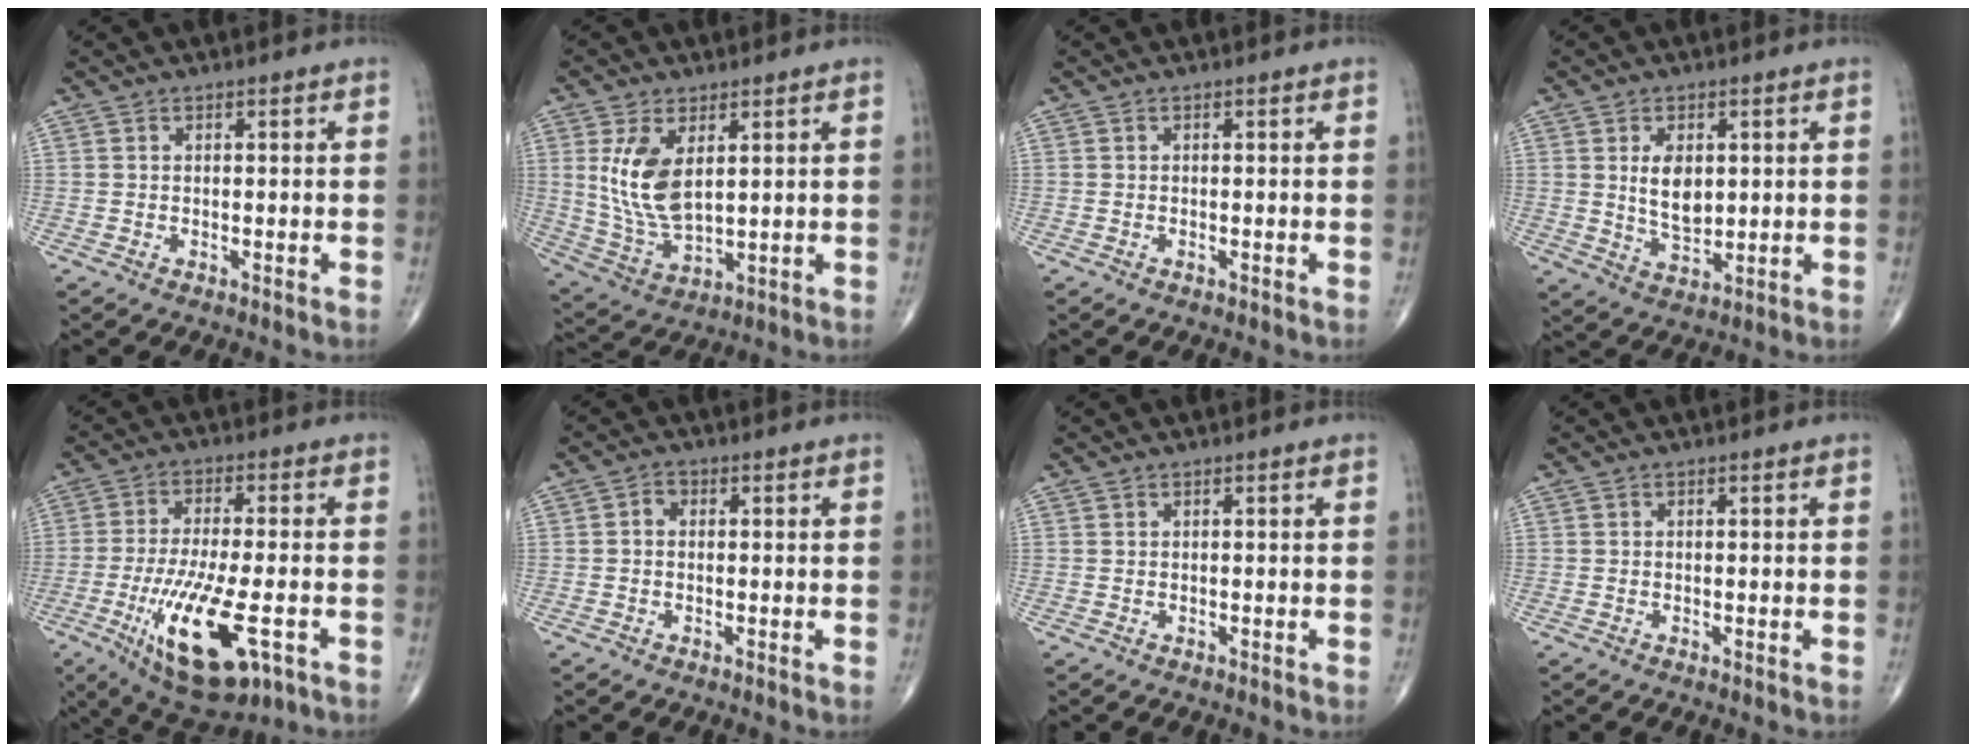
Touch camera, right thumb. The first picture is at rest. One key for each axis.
{"total": 11.0, "fx": 3.0, "fy": 5.6, "fz": 8.9, "tx": -0.174, "ty": -0.019, "tz": 0.073}
{"total": 0.0}
{"total": 6.9, "fx": 1.3, "fy": 4.1, "fz": 5.4, "tx": -0.077, "ty": -0.017, "tz": 0.030}
{"total": 17.1, "fx": -6.0, "fy": 5.7, "fz": 14.9, "tx": -0.283, "ty": -0.006, "tz": -0.087}
{"total": 1.7, "fx": -0.1, "fy": 1.4, "fz": 1.0, "tx": -0.010, "ty": 0.008, "tz": -0.006}
{"total": 0.0}
{"total": 0.0}